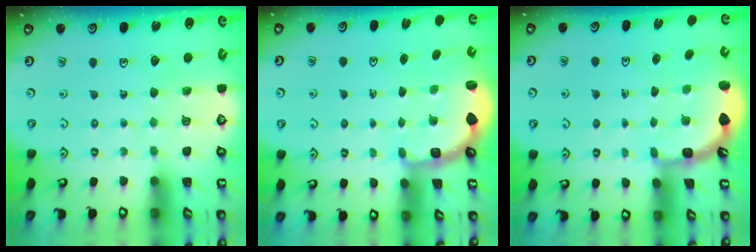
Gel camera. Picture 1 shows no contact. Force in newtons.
{"total": 2.9, "press": 1.9, "slide": 2.2}
{"total": 2.1, "press": 1.9, "slide": 0.9}